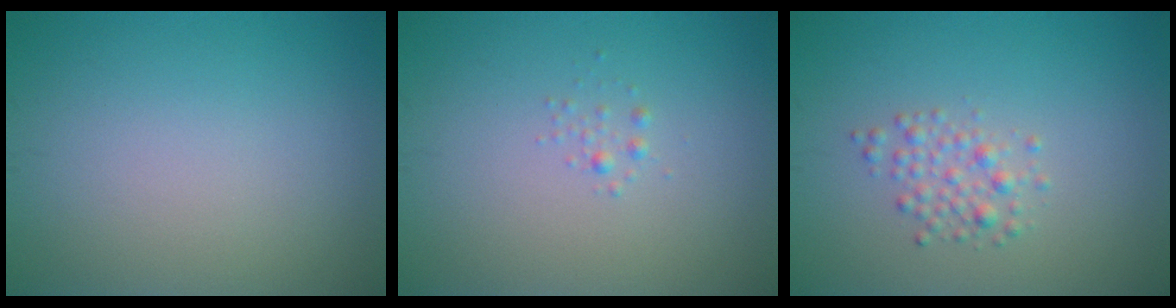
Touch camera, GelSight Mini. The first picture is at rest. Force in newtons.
{"total": 0.6, "press": 0.6, "slide": 0.0}
{"total": 1.9, "press": 1.9, "slide": 0.1}